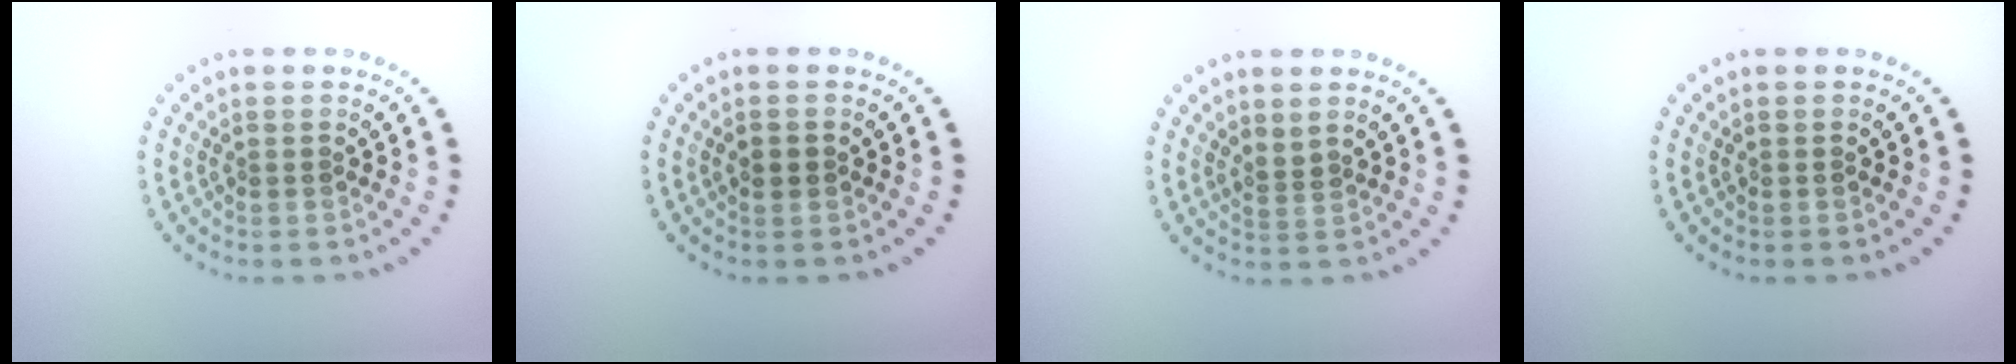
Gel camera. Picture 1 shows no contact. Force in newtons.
{"total": 1.0, "press": 1.0, "slide": 0.1}
{"total": 1.0, "press": 0.4, "slide": 0.9}
{"total": 0.0}